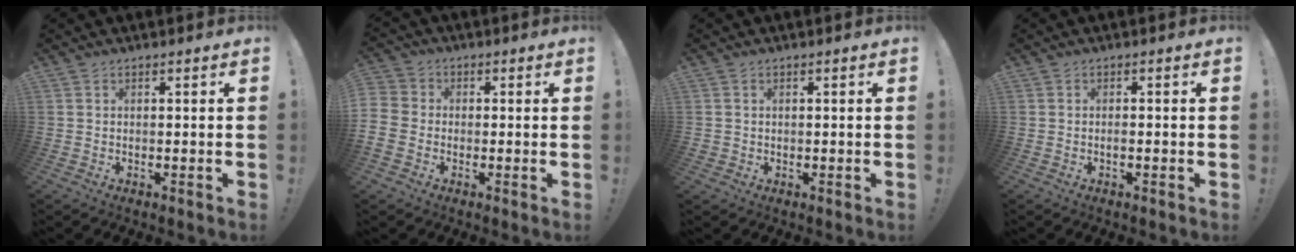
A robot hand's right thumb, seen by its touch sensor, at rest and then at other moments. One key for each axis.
{"total": 6.5, "fx": -2.1, "fy": 5.7, "fz": 2.2, "tx": -0.046, "ty": 0.019, "tz": -0.037}
{"total": 1.2, "fx": 0.3, "fy": 1.1, "fz": 0.2, "tx": -0.004, "ty": 0.003, "tz": 0.006}
{"total": 0.9, "fx": -0.5, "fy": 0.2, "fz": 0.7, "tx": -0.013, "ty": 0.002, "tz": -0.010}